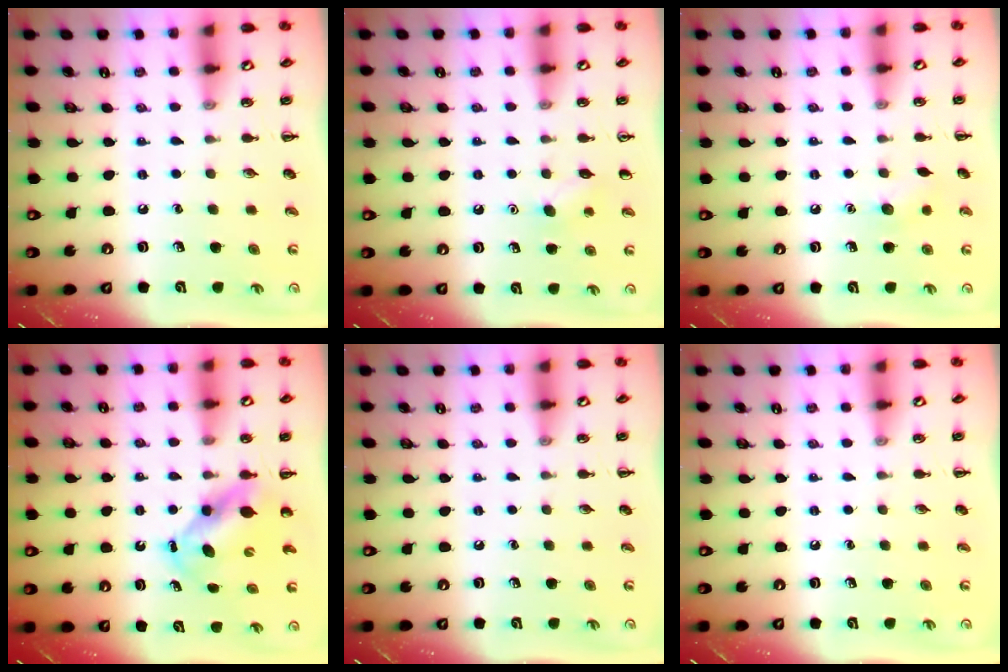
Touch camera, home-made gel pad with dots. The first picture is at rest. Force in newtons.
{"total": 5.7, "press": 5.4, "slide": 1.6}
{"total": 6.0, "press": 5.8, "slide": 1.4}
{"total": 5.9, "press": 5.8, "slide": 1.1}
{"total": 0.0}
{"total": 0.0}